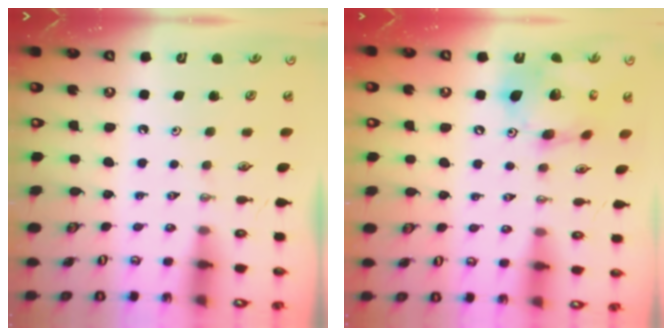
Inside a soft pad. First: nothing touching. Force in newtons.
{"total": 16.0, "press": 15.8, "slide": 2.0}